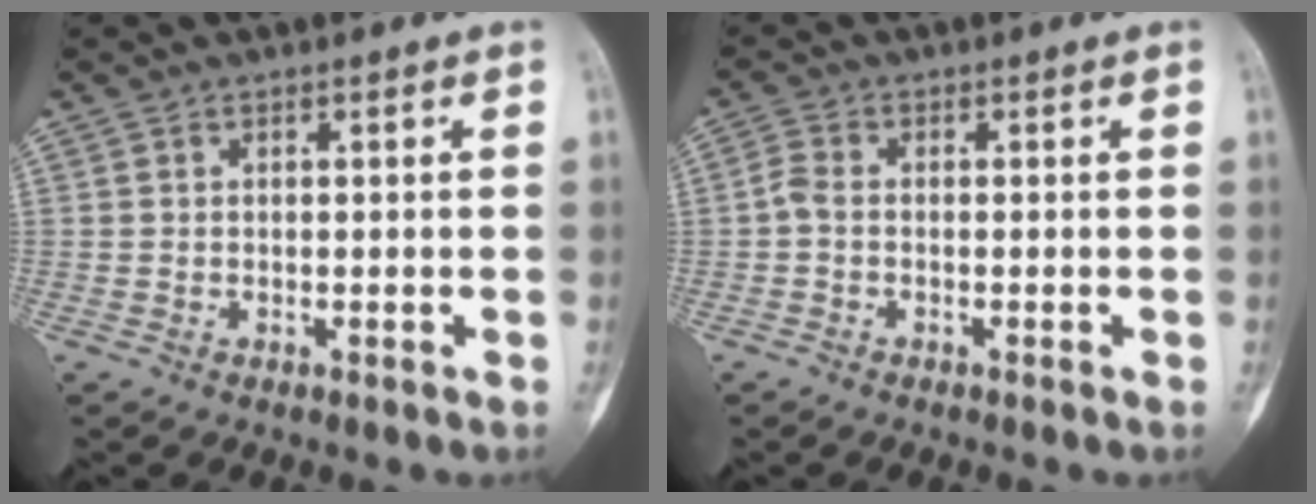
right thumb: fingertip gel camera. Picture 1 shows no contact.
{"total": 2.1, "force": [-0.7, 1.2, 1.6], "torque": [-0.039, 0.004, -0.025]}